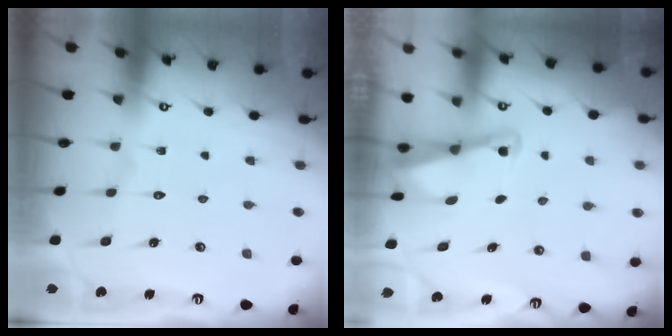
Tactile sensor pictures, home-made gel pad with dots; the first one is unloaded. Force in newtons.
{"total": 2.2, "press": 2.2, "slide": 0.4}